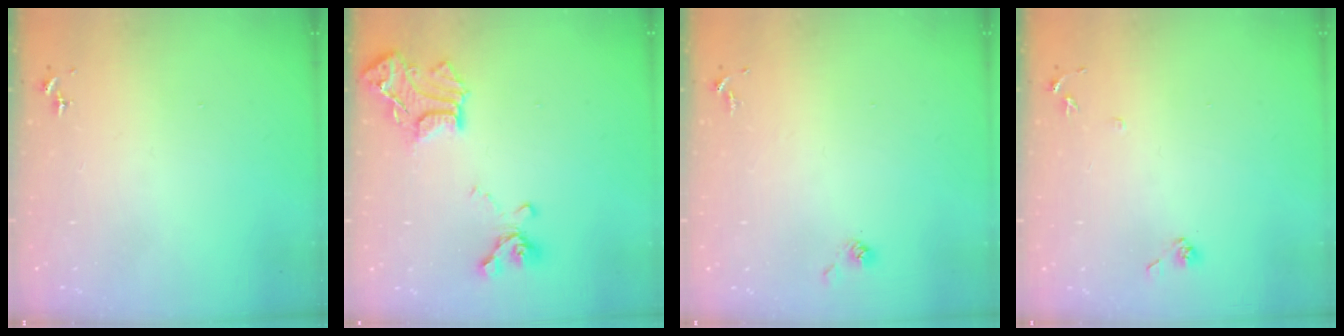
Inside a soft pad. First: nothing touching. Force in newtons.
{"total": 16.9, "press": 16.9, "slide": 1.4}
{"total": 5.7, "press": 5.7, "slide": 0.3}
{"total": 6.3, "press": 6.2, "slide": 1.0}